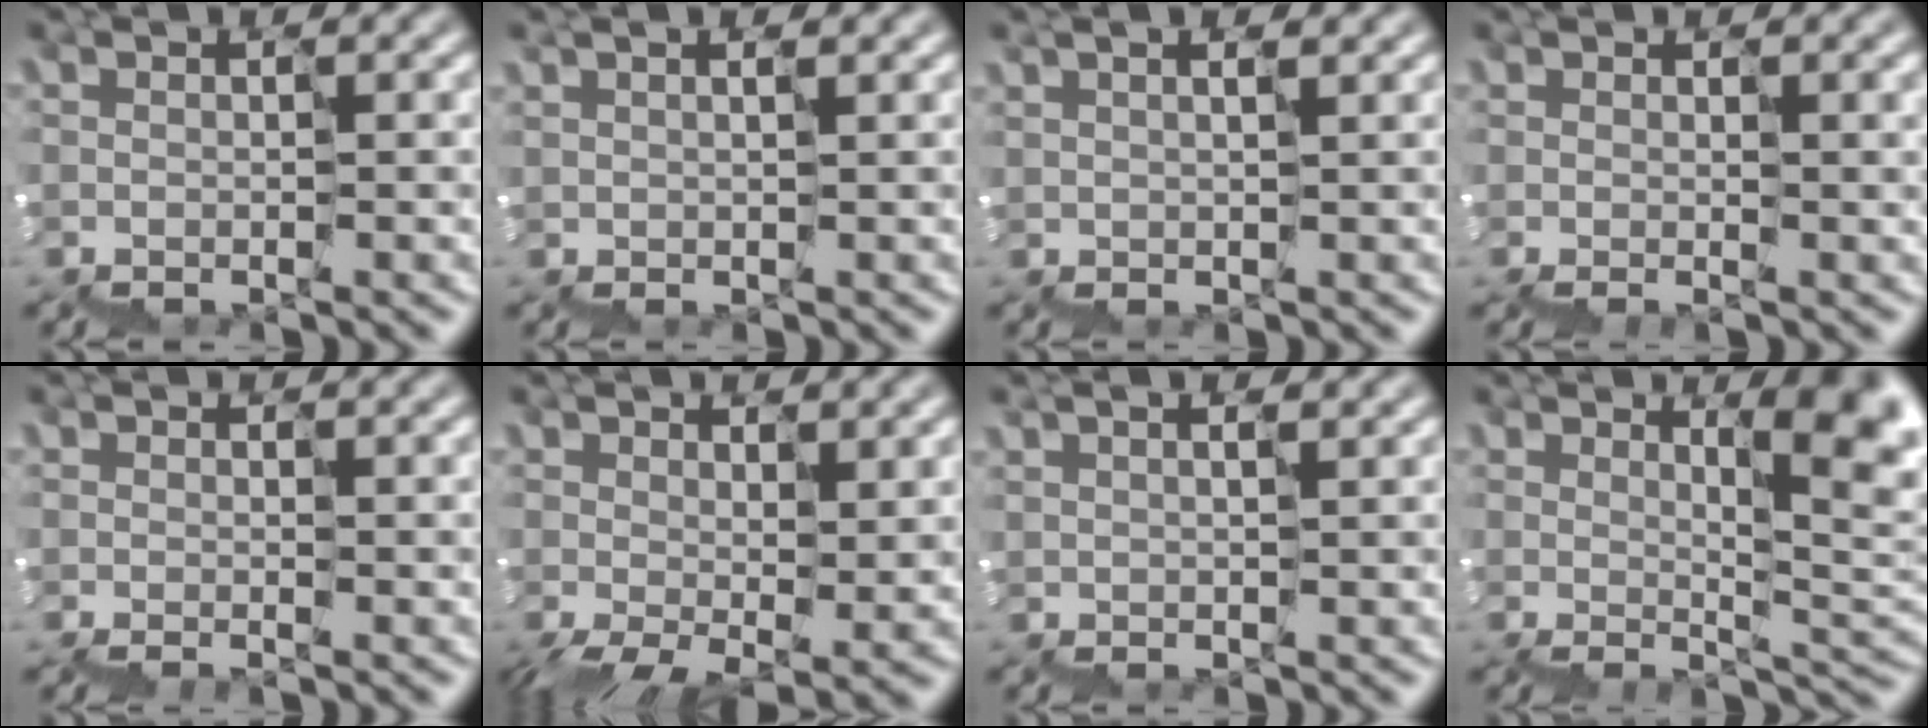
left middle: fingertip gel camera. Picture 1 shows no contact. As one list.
[{"total": 2.0, "force": [1.2, 1.1, 1.2], "torque": [-0.021, 0.016, 0.025]}, {"total": 2.7, "force": [1.6, 1.4, 1.8], "torque": [-0.034, 0.021, 0.034]}, {"total": 0.8, "force": [0.5, 0.3, 0.6], "torque": [0.001, 0.005, 0.009]}, {"total": 0.0}, {"total": 6.1, "force": [-0.3, 3.2, 5.2], "torque": [-0.100, -0.019, 0.022]}, {"total": 2.4, "force": [1.5, 1.2, 1.5], "torque": [-0.026, 0.020, 0.031]}, {"total": 8.8, "force": [2.7, 3.2, 7.7], "torque": [-0.087, 0.013, 0.043]}]